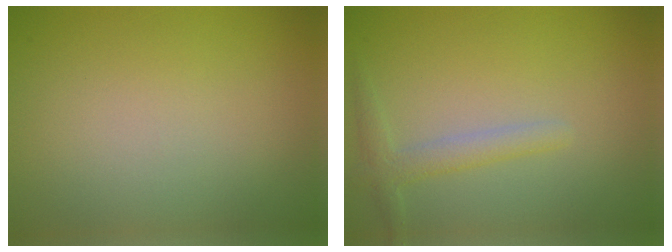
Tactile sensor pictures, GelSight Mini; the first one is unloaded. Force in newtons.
{"total": 2.0, "press": 2.0, "slide": 0.1}